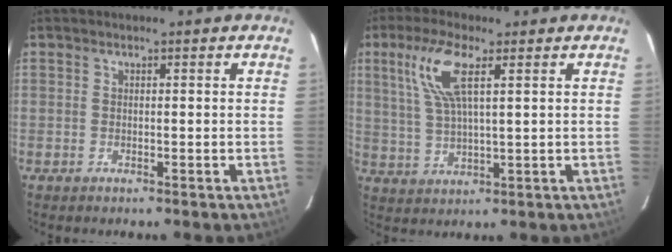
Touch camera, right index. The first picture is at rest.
{"total": 9.1, "force": [3.8, 2.3, 7.9], "torque": [-0.167, 0.011, 0.081]}